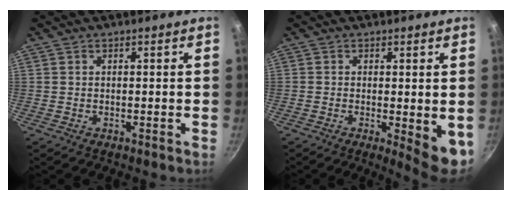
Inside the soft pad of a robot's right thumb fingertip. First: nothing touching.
{"total": 6.5, "force": [-1.0, 1.8, 6.1], "torque": [-0.075, -0.012, -0.009]}